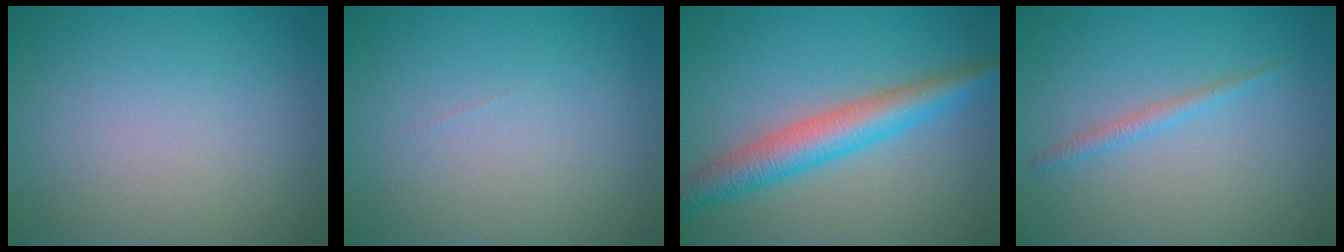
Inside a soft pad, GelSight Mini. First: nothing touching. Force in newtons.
{"total": 0.0}
{"total": 5.4, "press": 5.4, "slide": 0.0}
{"total": 1.2, "press": 1.2, "slide": 0.0}